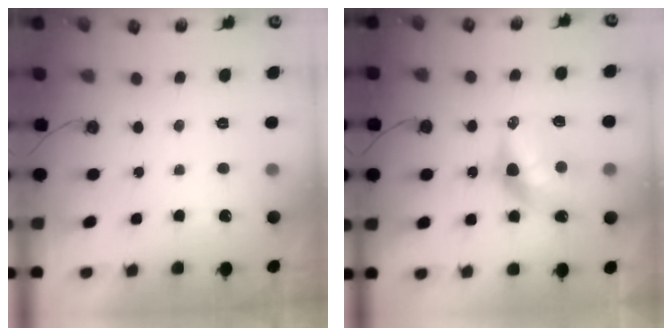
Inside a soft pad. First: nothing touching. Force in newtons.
{"total": 13.2, "press": 13.1, "slide": 1.0}